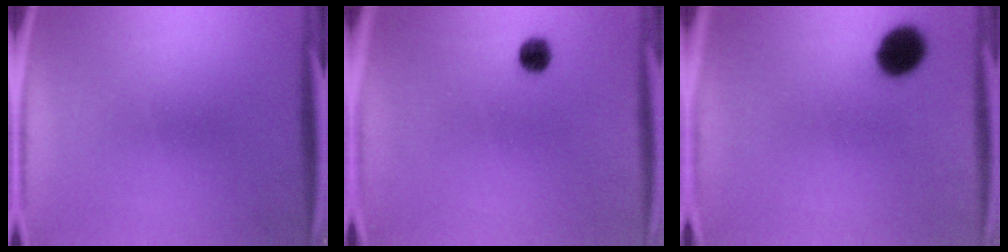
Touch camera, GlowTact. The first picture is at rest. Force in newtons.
{"total": 3.5}
{"total": 8.5}